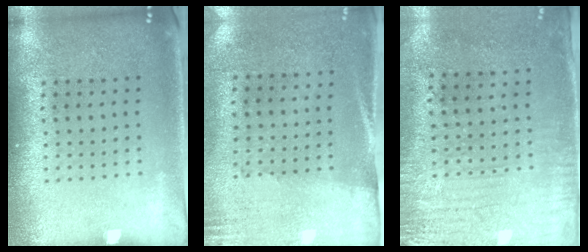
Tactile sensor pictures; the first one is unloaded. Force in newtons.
{"total": 2.7, "press": 2.4, "slide": 1.4}
{"total": 3.1, "press": 2.5, "slide": 1.9}